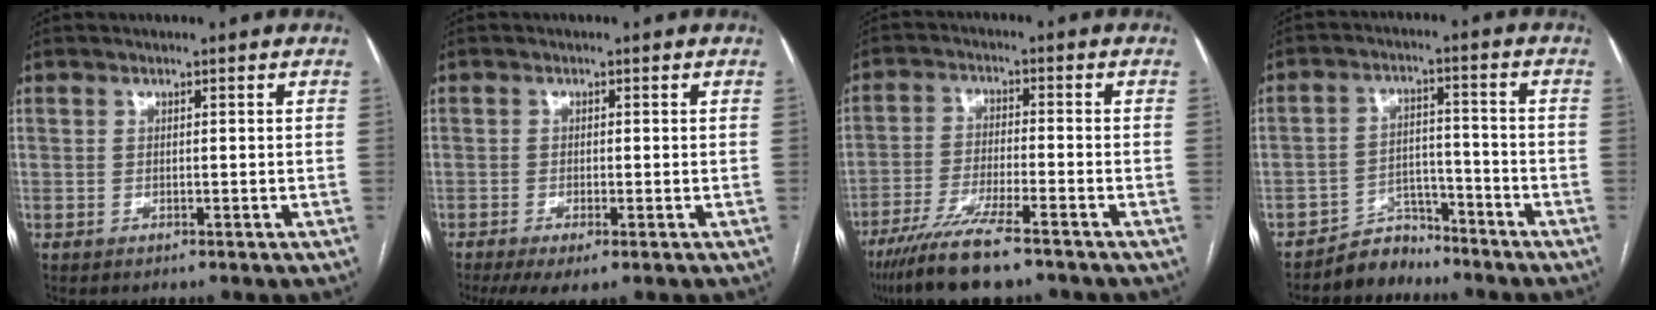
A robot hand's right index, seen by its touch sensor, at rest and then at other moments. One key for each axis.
{"total": 4.7, "fx": -2.7, "fy": 1.1, "fz": 3.8, "tx": -0.063, "ty": -0.014, "tz": -0.044}
{"total": 10.3, "fx": -7.6, "fy": 0.9, "fz": 6.8, "tx": -0.125, "ty": -0.028, "tz": -0.133}
{"total": 5.2, "fx": -4.8, "fy": 2.1, "fz": -0.3, "tx": 0.013, "ty": 0.016, "tz": -0.083}